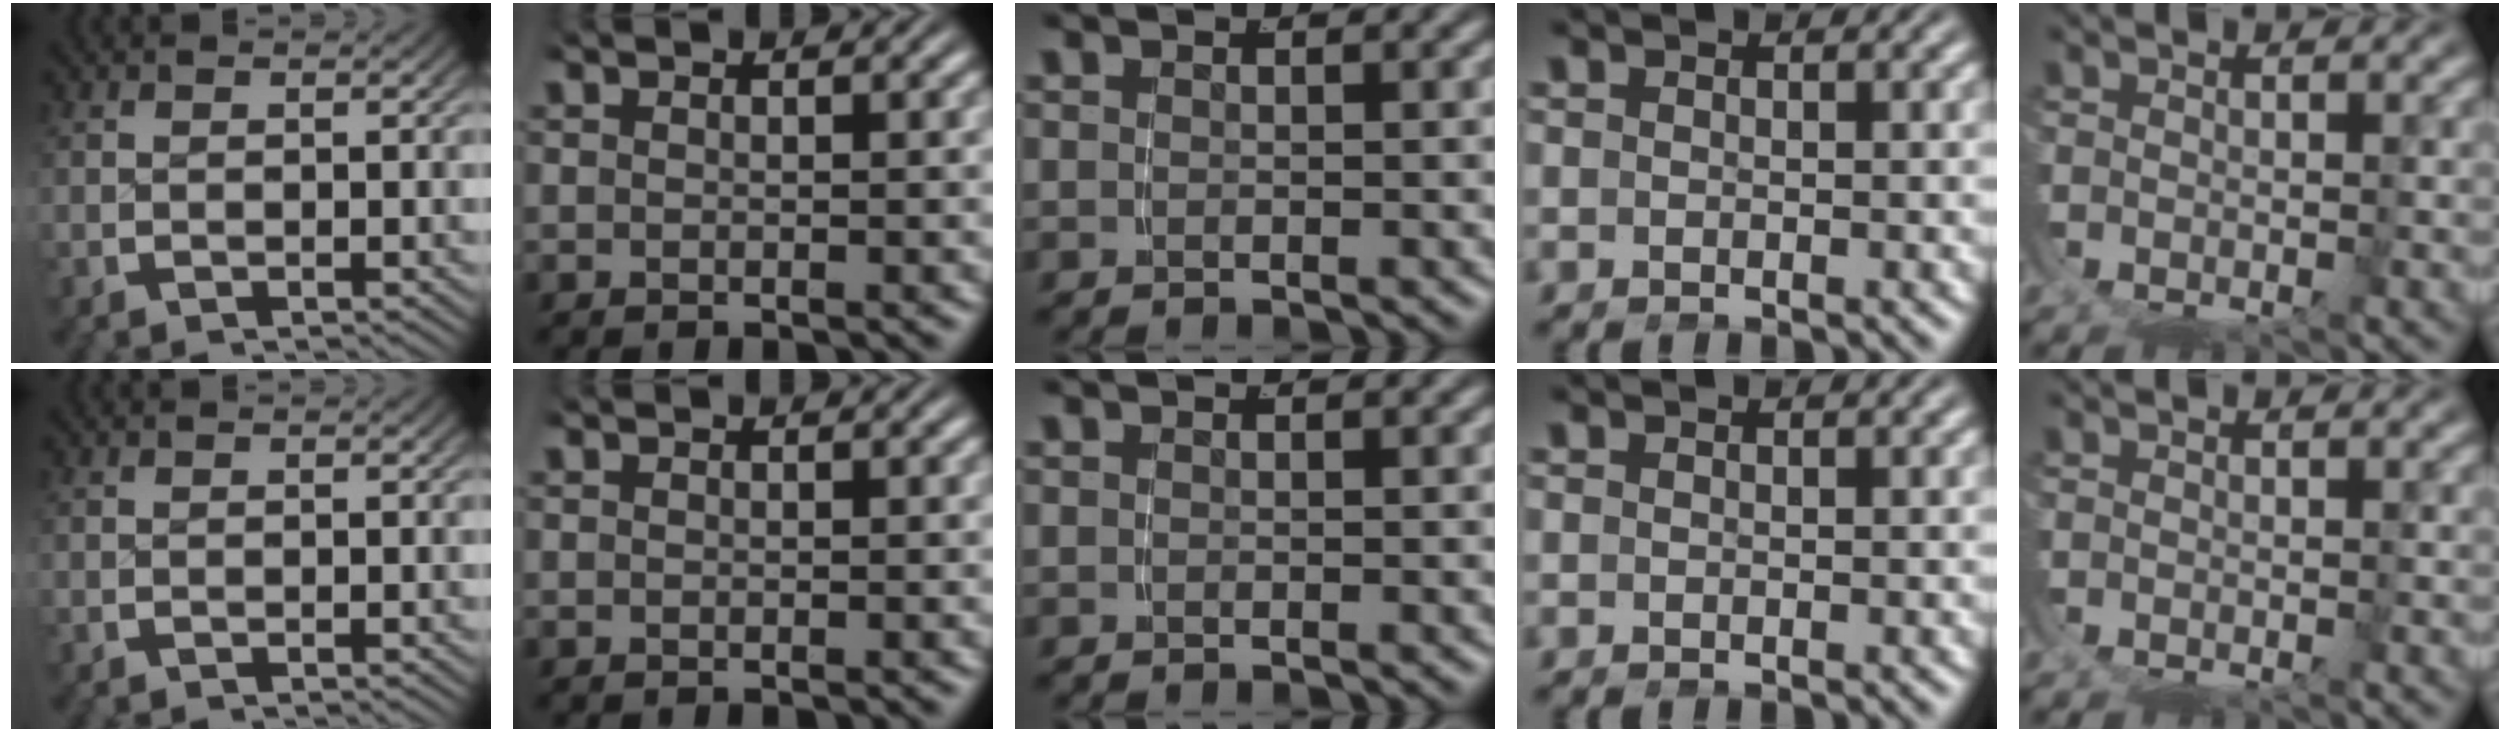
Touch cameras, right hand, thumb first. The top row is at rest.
{}